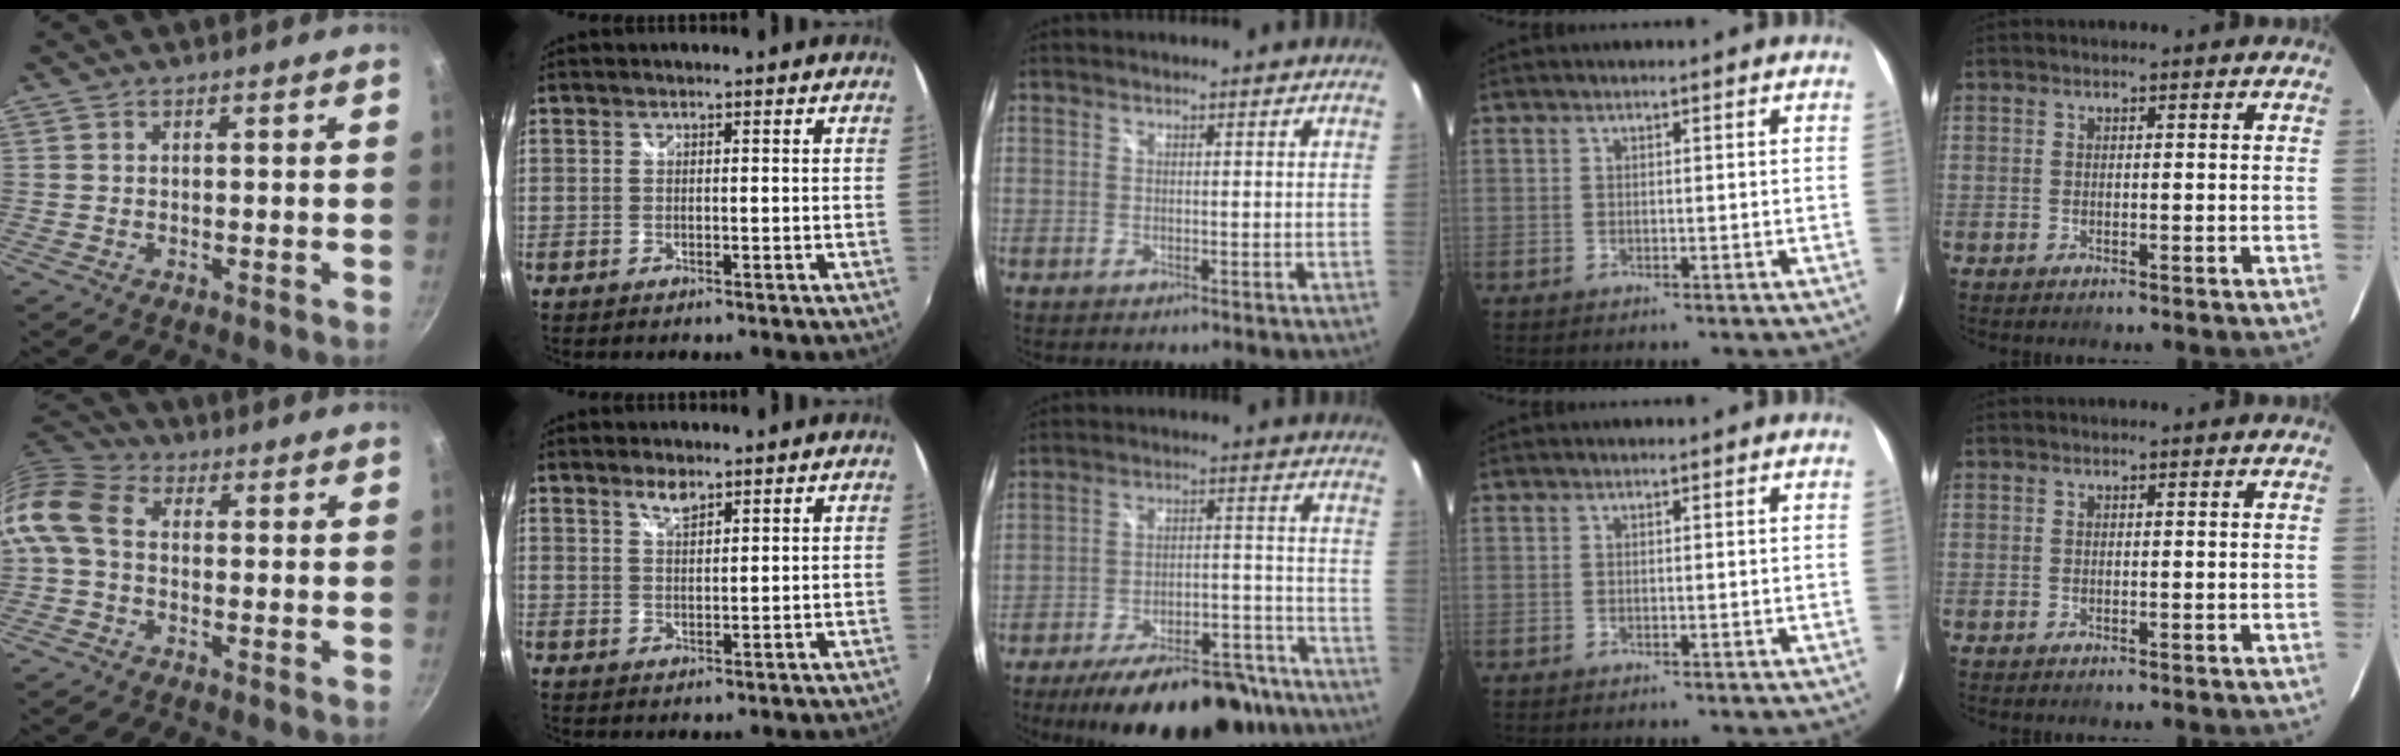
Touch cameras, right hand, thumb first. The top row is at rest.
{"thumb": {"total": 9.8, "force": [-0.5, 6.8, 7.1], "torque": [-0.147, 0.032, -0.029]}, "index": {"total": 2.8, "force": [2.2, 0.9, 1.6], "torque": [-0.027, 0.002, 0.039]}, "middle": {"total": 22.6, "force": [-18.0, 7.9, 11.2], "torque": [-0.176, 0.005, -0.234]}}